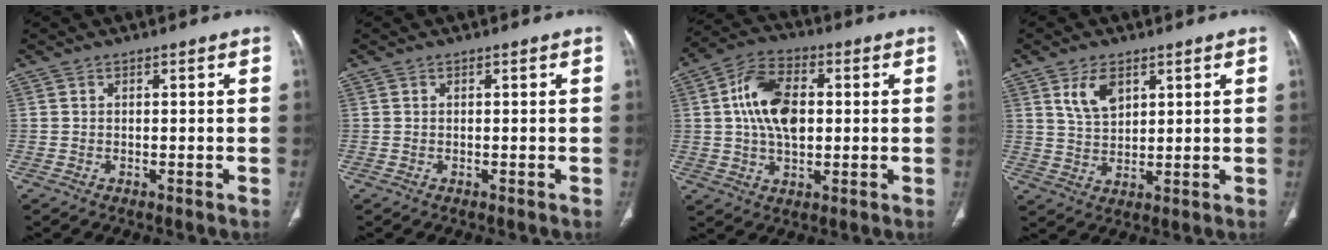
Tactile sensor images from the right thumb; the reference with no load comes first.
{"total": 0.0}
{"total": 12.7, "force": [1.6, 7.6, 10.0], "torque": [-0.172, 0.011, 0.025]}
{"total": 6.3, "force": [3.1, 3.6, 4.1], "torque": [-0.063, -0.017, 0.066]}